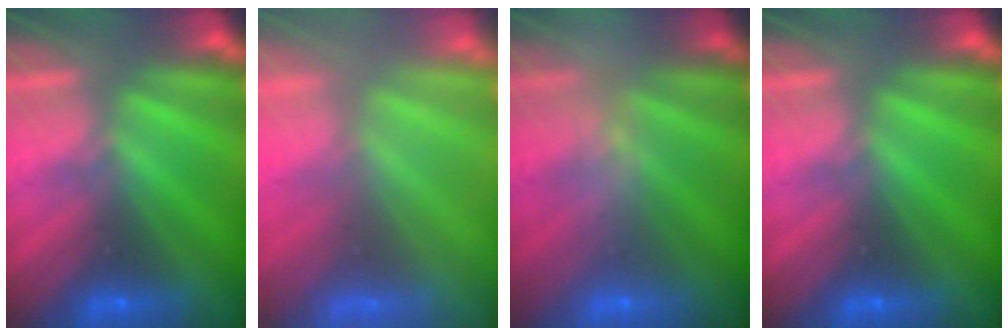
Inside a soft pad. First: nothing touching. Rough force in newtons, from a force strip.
{"total": 7.3}
{"total": 2.4}
{"total": 0.0}